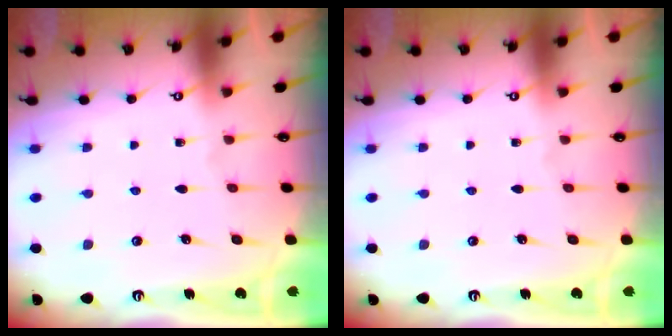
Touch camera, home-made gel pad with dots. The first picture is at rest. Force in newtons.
{"total": 0.0}